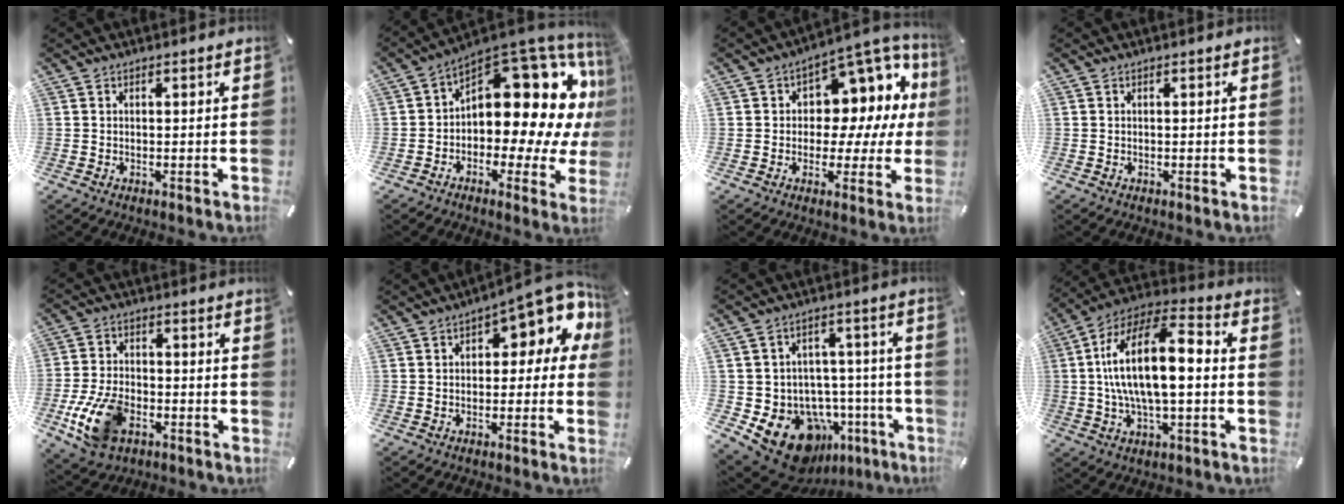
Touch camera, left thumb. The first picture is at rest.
{"total": 18.8, "force": [6.6, 10.7, 13.9], "torque": [-0.162, -0.077, 0.110]}
{"total": 11.1, "force": [3.8, 7.9, 6.7], "torque": [-0.081, -0.048, 0.068]}
{"total": 0.0}
{"total": 12.3, "force": [-5.0, 7.6, 8.3], "torque": [-0.182, 0.011, -0.087]}
{"total": 10.1, "force": [4.5, 4.3, 8.0], "torque": [-0.103, -0.034, 0.073]}
{"total": 17.0, "force": [-9.2, 11.5, 8.6], "torque": [-0.110, 0.049, -0.135]}
{"total": 17.5, "force": [0.6, 7.6, 15.7], "torque": [-0.311, 0.000, 0.002]}